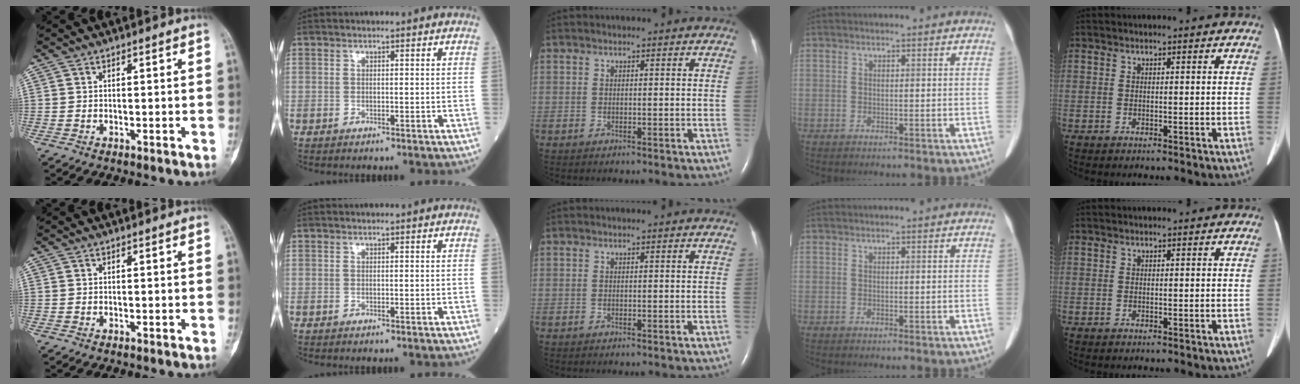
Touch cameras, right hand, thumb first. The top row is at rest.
{}